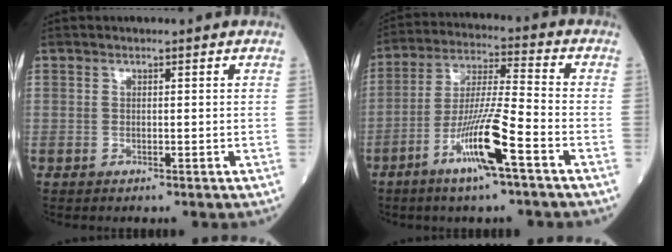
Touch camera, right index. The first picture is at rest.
{"total": 11.6, "force": [-5.8, -0.1, 10.1], "torque": [-0.196, -0.008, -0.111]}